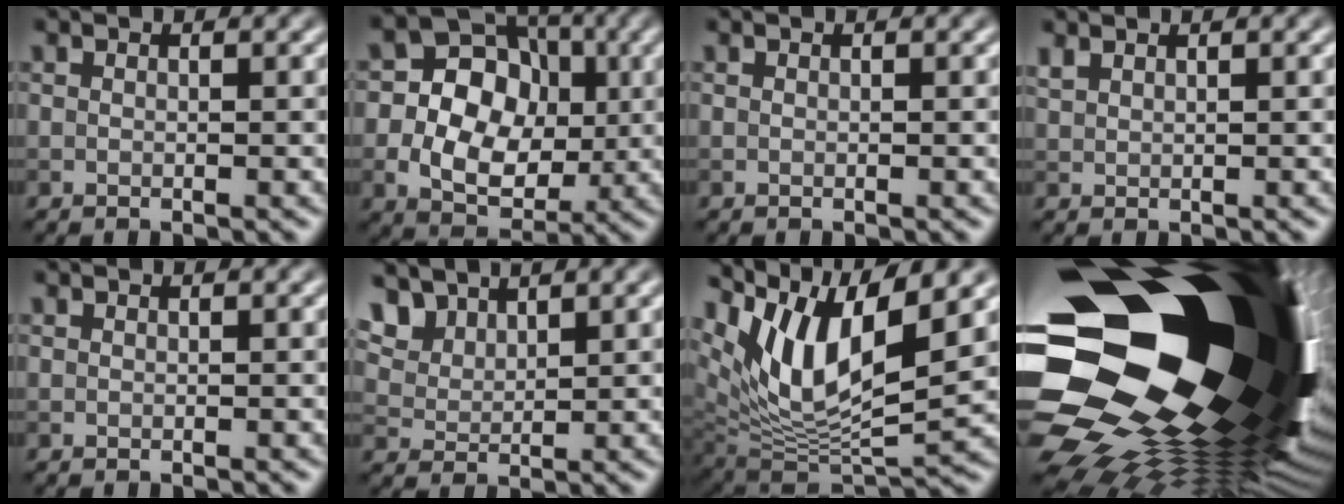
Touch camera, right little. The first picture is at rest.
{"total": 10.6, "force": [-0.2, 8.8, 5.8], "torque": [-0.083, 0.008, -0.019]}
{"total": 0.0}
{"total": 1.0, "force": [0.9, 0.2, 0.3], "torque": [-0.010, 0.002, 0.023]}
{"total": 0.0}
{"total": 4.9, "force": [3.5, 2.7, 2.1], "torque": [-0.063, -0.003, 0.081]}
{"total": 10.1, "force": [5.4, 3.8, 7.6], "torque": [-0.146, -0.005, 0.106]}
{"total": 22.5, "force": [1.1, 13.8, 17.7], "torque": [-0.305, -0.015, -0.006]}